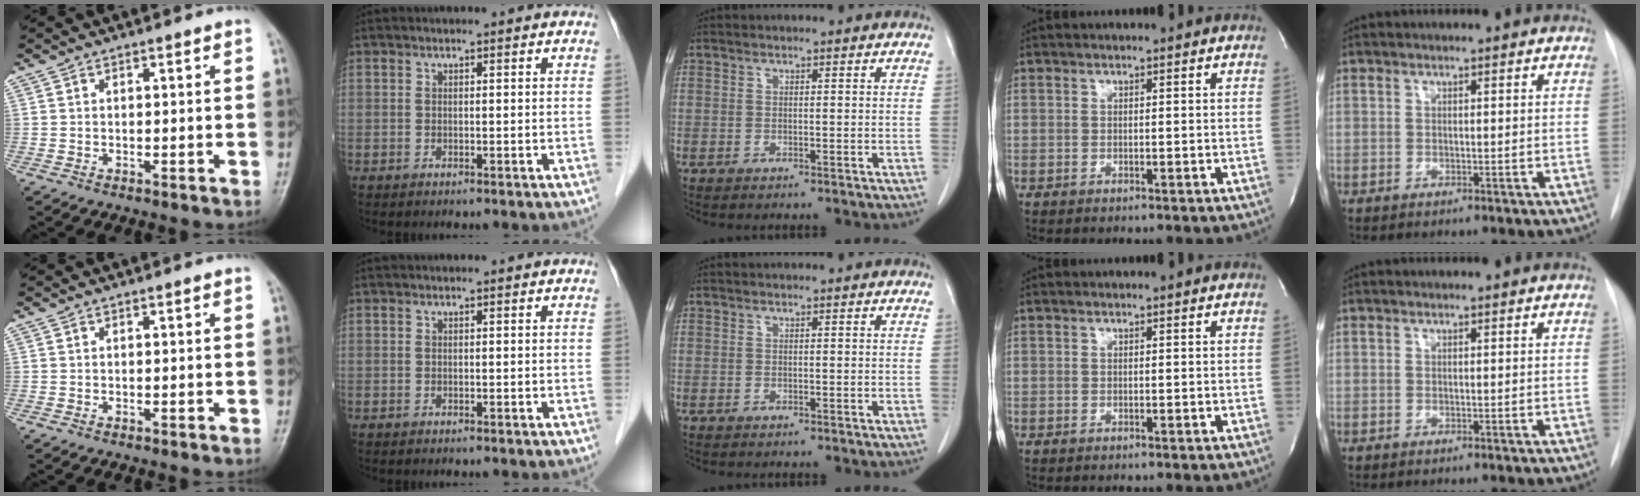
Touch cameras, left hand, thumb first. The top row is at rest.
{}